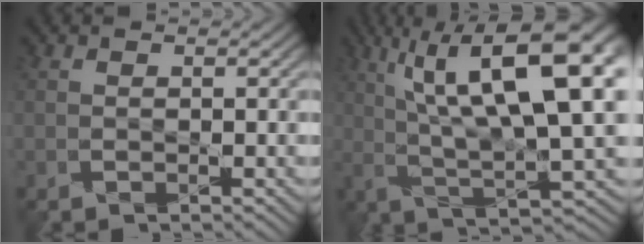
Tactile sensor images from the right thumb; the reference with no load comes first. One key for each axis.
{"total": 16.4, "fx": 5.8, "fy": 4.5, "fz": 14.7, "tx": -0.247, "ty": 0.012, "tz": 0.116}